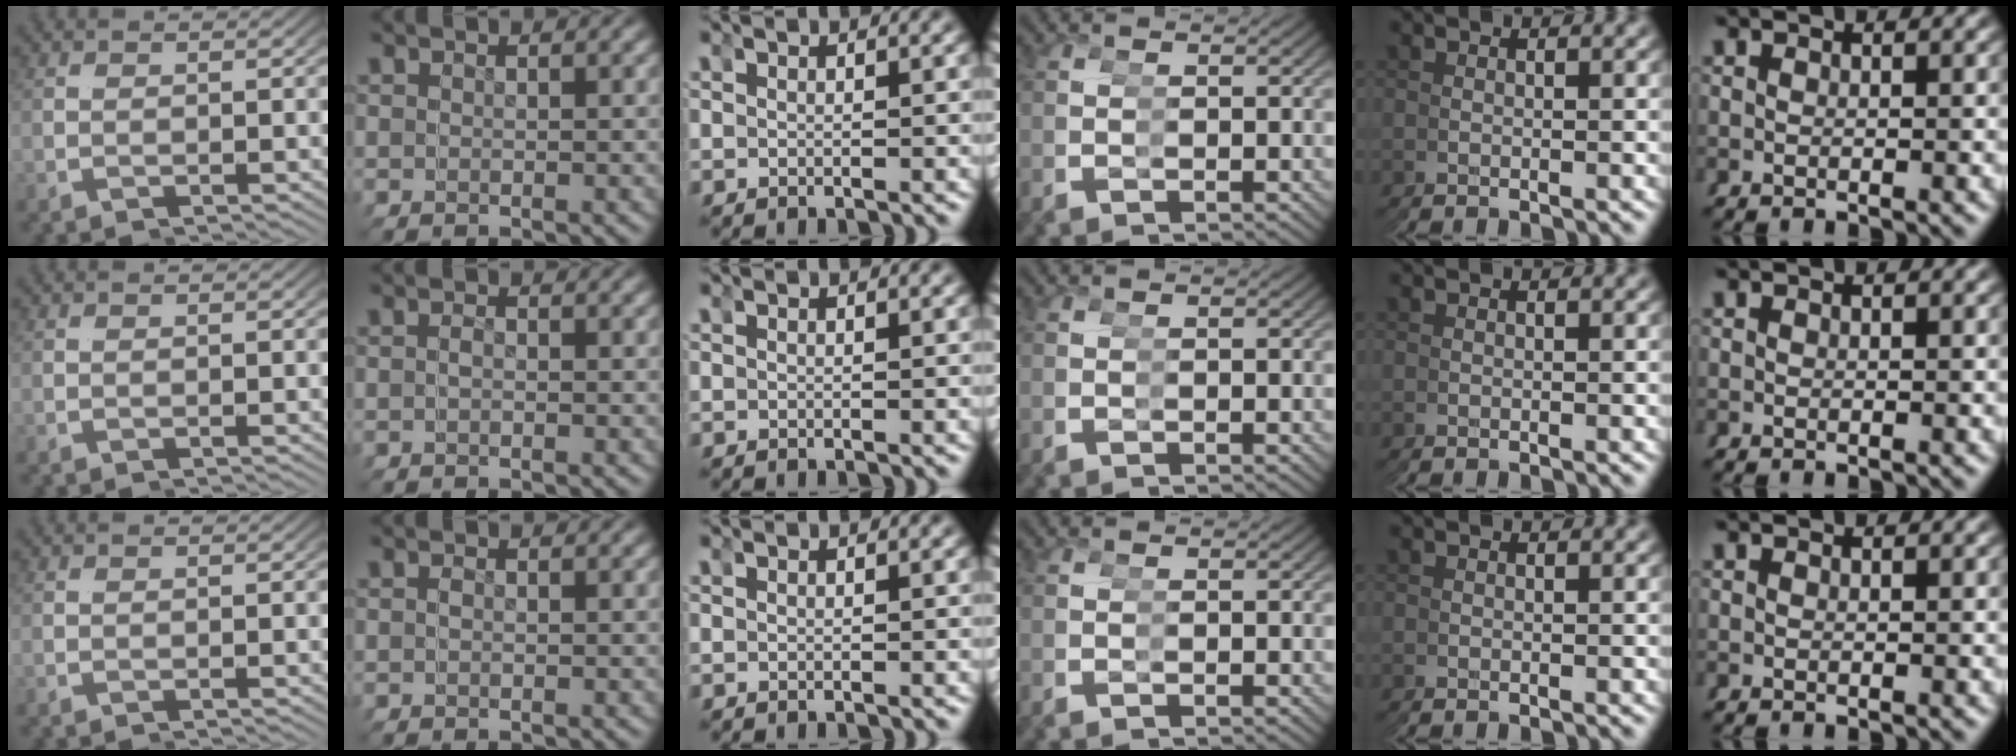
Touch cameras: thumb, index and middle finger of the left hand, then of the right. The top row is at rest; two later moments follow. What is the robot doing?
{"motion": "reach", "object": "condiment"}